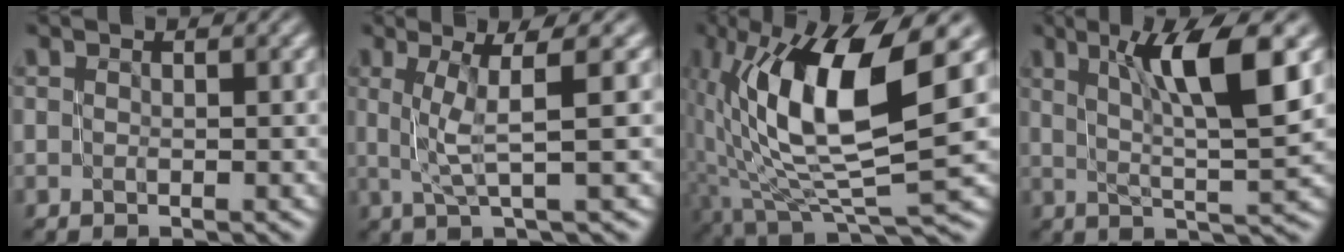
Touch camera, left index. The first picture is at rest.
{"total": 3.9, "force": [0.8, 0.5, 3.8], "torque": [-0.075, 0.010, 0.017]}
{"total": 13.0, "force": [2.5, 4.5, 11.9], "torque": [-0.232, 0.003, 0.047]}
{"total": 7.7, "force": [2.9, 1.4, 7.0], "torque": [-0.102, 0.003, 0.050]}